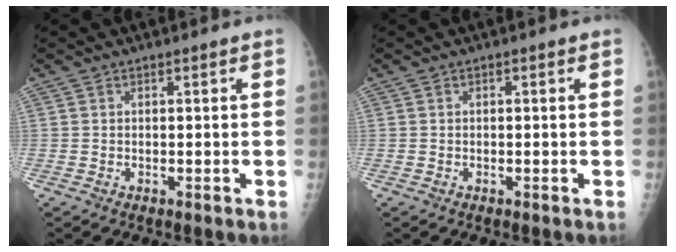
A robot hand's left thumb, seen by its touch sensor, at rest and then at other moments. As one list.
[{"total": 0.0}]